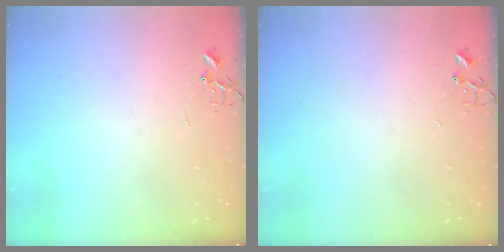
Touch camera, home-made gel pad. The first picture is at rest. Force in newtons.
{"total": 0.0}